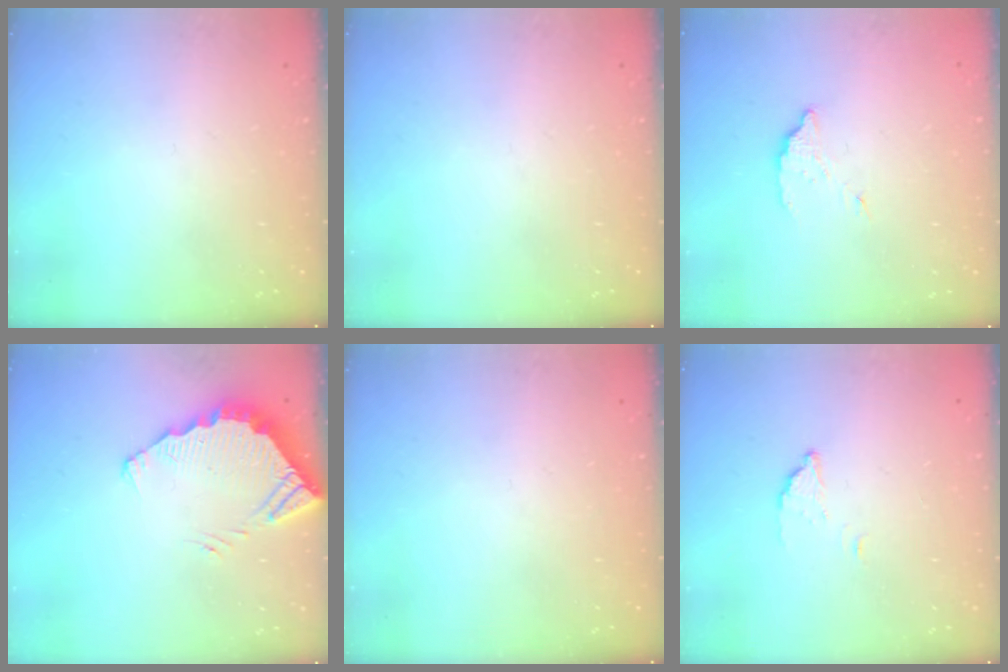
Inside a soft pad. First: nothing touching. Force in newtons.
{"total": 0.0}
{"total": 2.9, "press": 2.9, "slide": 0.2}
{"total": 4.4, "press": 4.4, "slide": 0.2}
{"total": 0.0}
{"total": 2.2, "press": 2.2, "slide": 0.2}